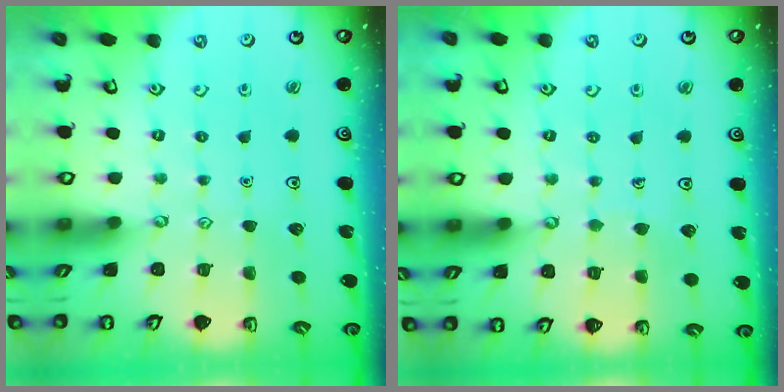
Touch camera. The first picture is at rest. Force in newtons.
{"total": 3.4, "press": 3.4, "slide": 0.2}